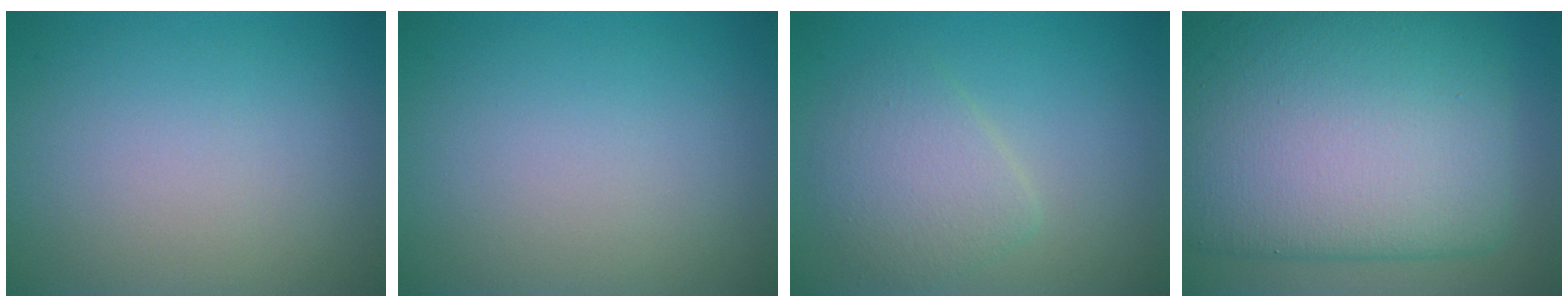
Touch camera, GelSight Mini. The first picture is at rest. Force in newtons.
{"total": 0.0}
{"total": 3.3, "press": 3.3, "slide": 0.1}
{"total": 15.1, "press": 15.1, "slide": 0.4}